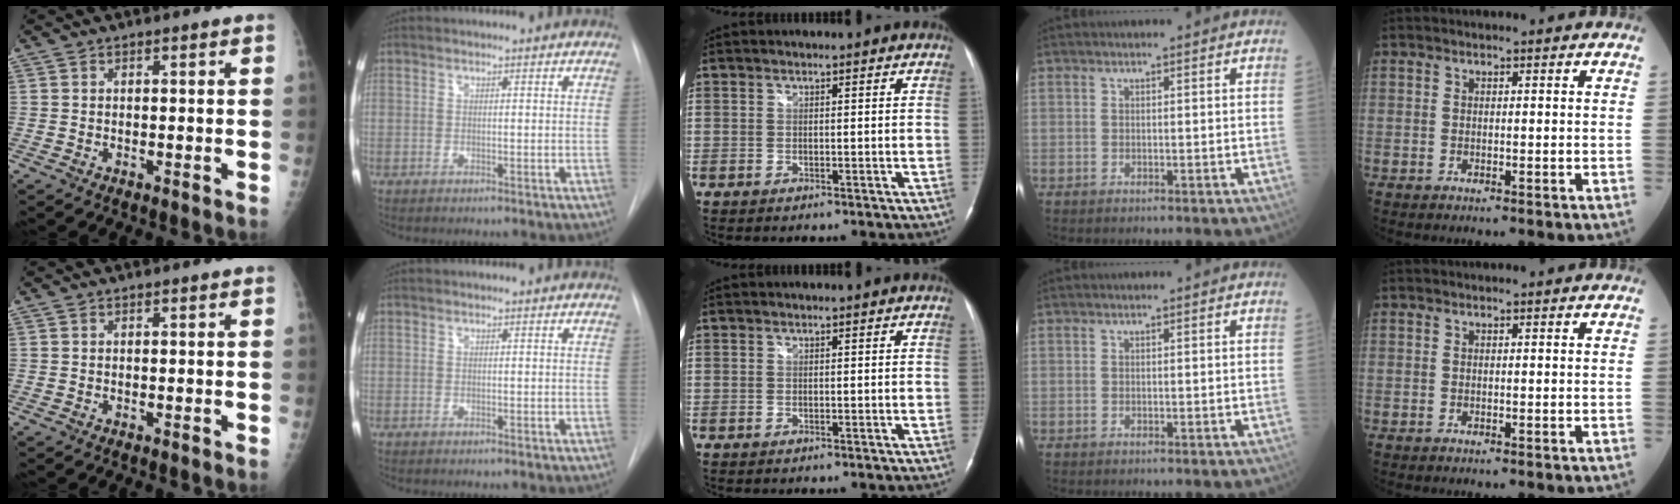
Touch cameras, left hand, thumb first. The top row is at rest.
{}